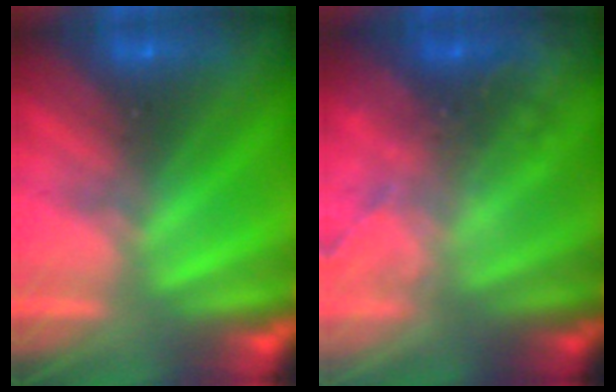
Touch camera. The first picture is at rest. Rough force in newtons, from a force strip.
{"total": 2.3}